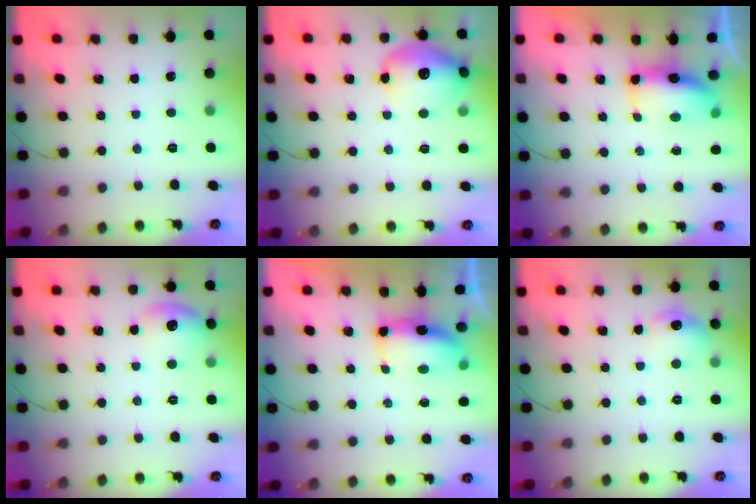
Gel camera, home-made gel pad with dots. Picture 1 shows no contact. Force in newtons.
{"total": 15.0, "press": 14.8, "slide": 2.8}
{"total": 8.5, "press": 8.5, "slide": 0.6}
{"total": 9.2, "press": 8.2, "slide": 4.0}
{"total": 8.5, "press": 8.5, "slide": 0.6}
{"total": 8.4, "press": 8.3, "slide": 1.4}